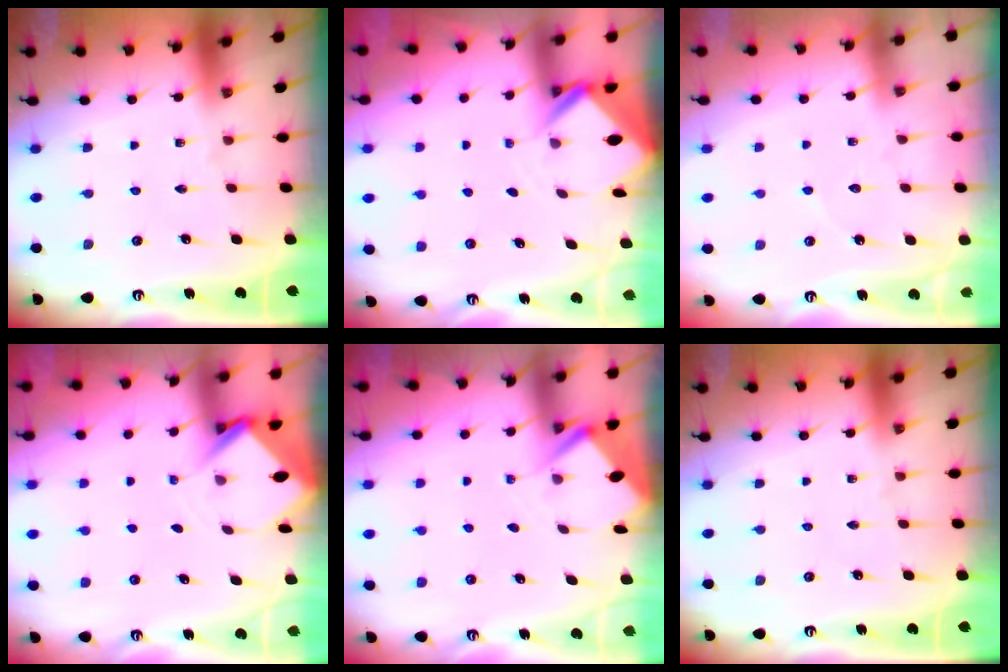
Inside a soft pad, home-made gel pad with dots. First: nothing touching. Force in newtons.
{"total": 2.7, "press": 2.7, "slide": 0.2}
{"total": 2.9, "press": 2.9, "slide": 0.2}
{"total": 2.9, "press": 2.9, "slide": 0.2}
{"total": 2.9, "press": 2.9, "slide": 0.1}
{"total": 0.0}